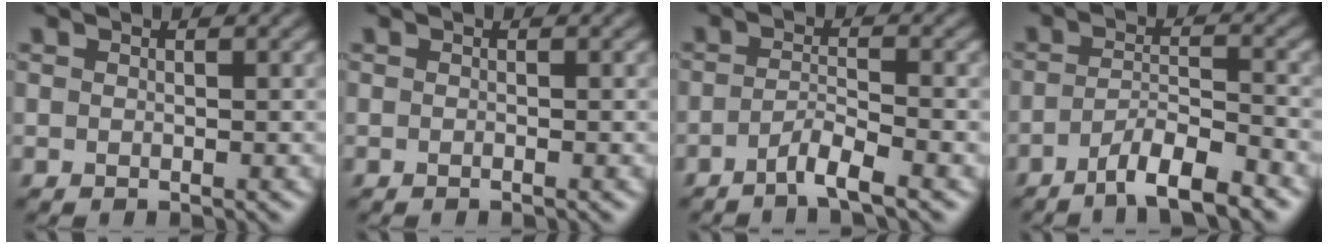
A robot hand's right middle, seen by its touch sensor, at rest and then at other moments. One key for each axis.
{"total": 0.0}
{"total": 2.7, "fx": -1.7, "fy": 0.3, "fz": 2.0, "tx": -0.035, "ty": 0.001, "tz": -0.042}
{"total": 5.5, "fx": -3.8, "fy": 1.2, "fz": 3.8, "tx": -0.058, "ty": -0.001, "tz": -0.067}